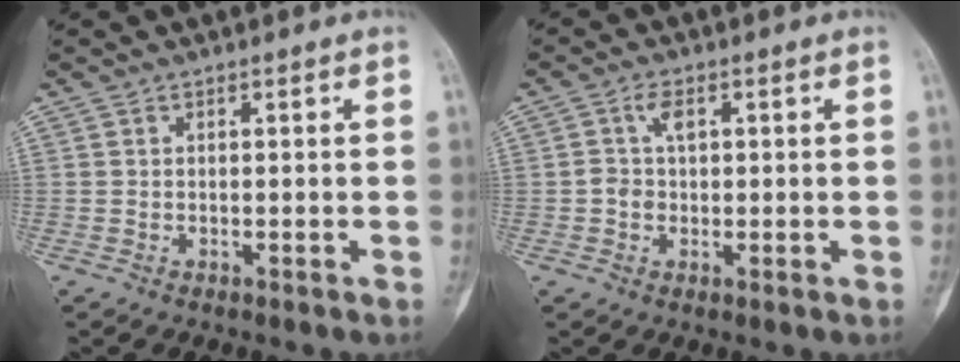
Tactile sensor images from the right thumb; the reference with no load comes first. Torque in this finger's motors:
{"motor_torque": [0.41, 0.42, 0.25, -0.17, 0.00]}